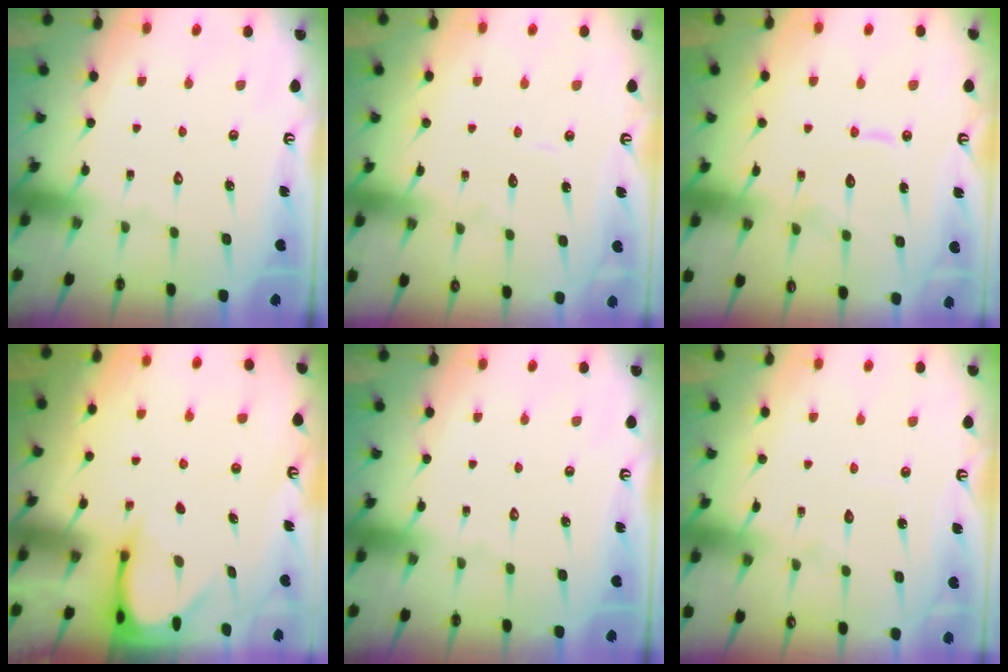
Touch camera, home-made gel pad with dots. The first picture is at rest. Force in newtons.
{"total": 2.9, "press": 2.9, "slide": 0.3}
{"total": 8.8, "press": 8.8, "slide": 0.6}
{"total": 3.7, "press": 3.7, "slide": 0.3}
{"total": 0.0}
{"total": 5.4, "press": 5.4, "slide": 0.4}